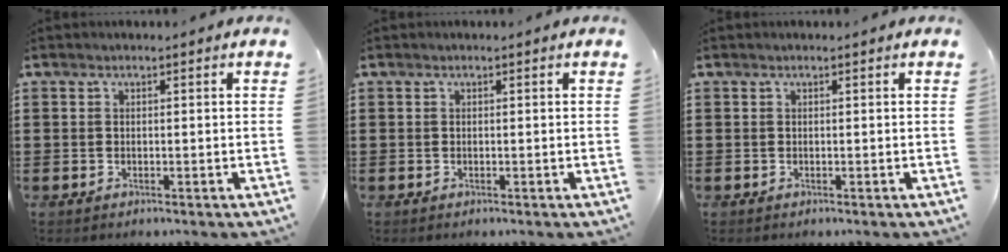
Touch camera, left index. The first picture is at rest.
{"total": 0.0}
{"total": 0.0}